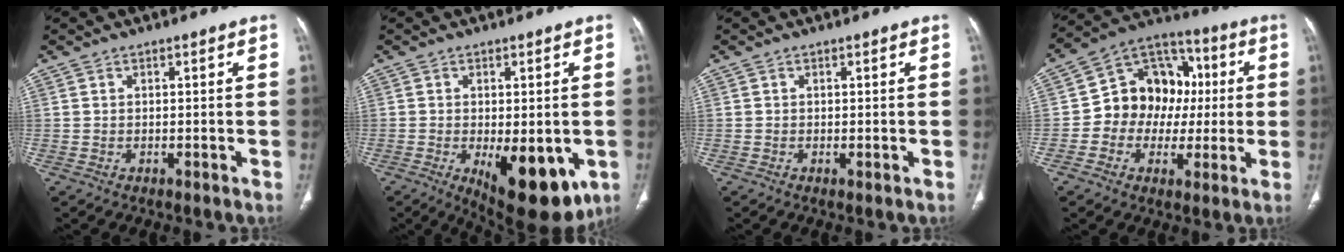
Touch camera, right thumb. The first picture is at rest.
{"total": 14.4, "force": [-4.8, 6.5, 12.0], "torque": [-0.145, -0.014, -0.050]}
{"total": 0.0}
{"total": 15.1, "force": [0.2, 12.6, 8.3], "torque": [-0.080, 0.033, -0.004]}